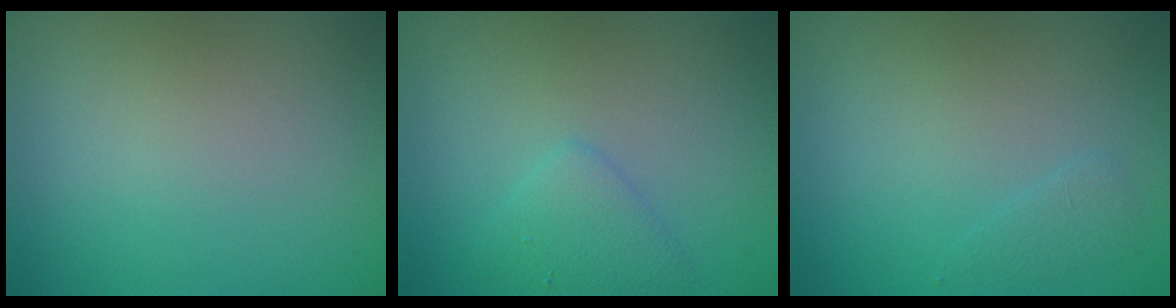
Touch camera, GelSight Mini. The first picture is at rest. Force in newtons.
{"total": 1.9, "press": 1.9, "slide": 0.0}
{"total": 0.9, "press": 0.9, "slide": 0.1}